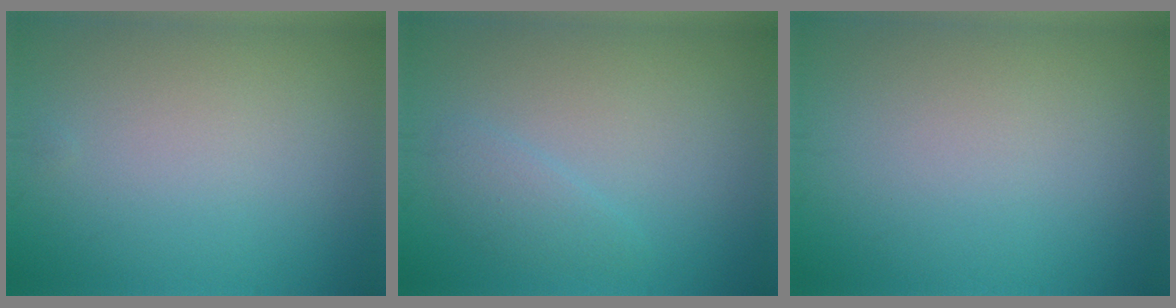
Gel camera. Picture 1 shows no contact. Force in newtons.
{"total": 1.5, "press": 1.5, "slide": 0.1}
{"total": 0.0}